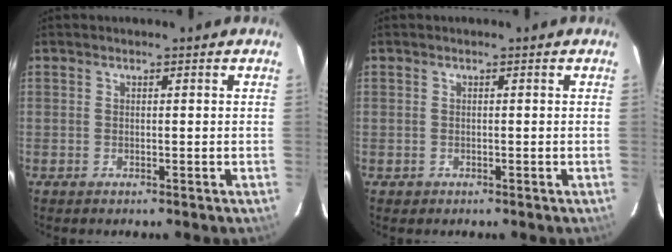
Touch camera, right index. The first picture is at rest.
{"total": 1.1, "force": [-0.4, 1.1, 0.1], "torque": [-0.002, 0.003, -0.003]}